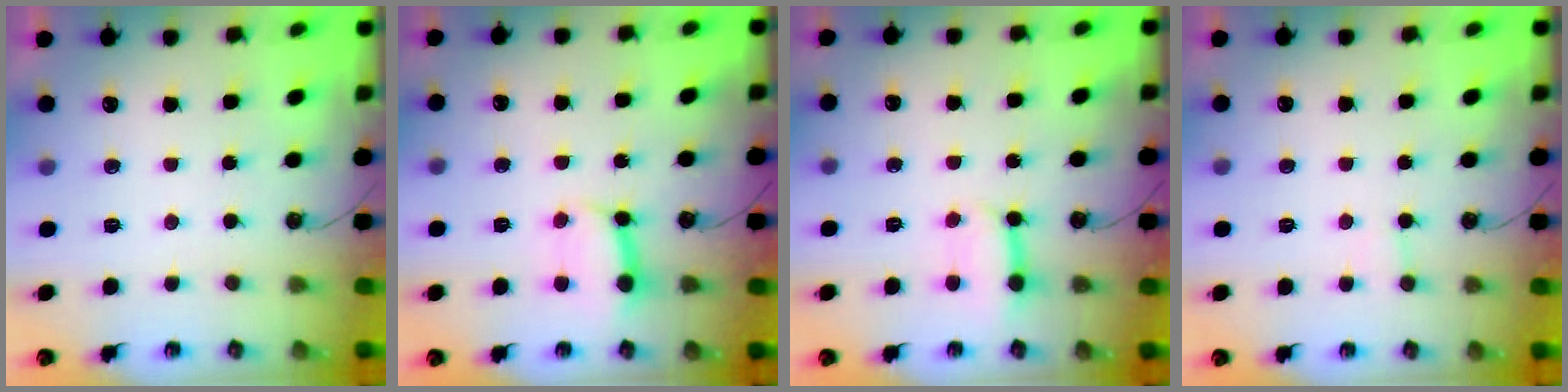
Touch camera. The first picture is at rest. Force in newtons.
{"total": 10.1, "press": 10.0, "slide": 1.2}
{"total": 6.2, "press": 6.1, "slide": 0.7}
{"total": 4.7, "press": 4.6, "slide": 0.4}